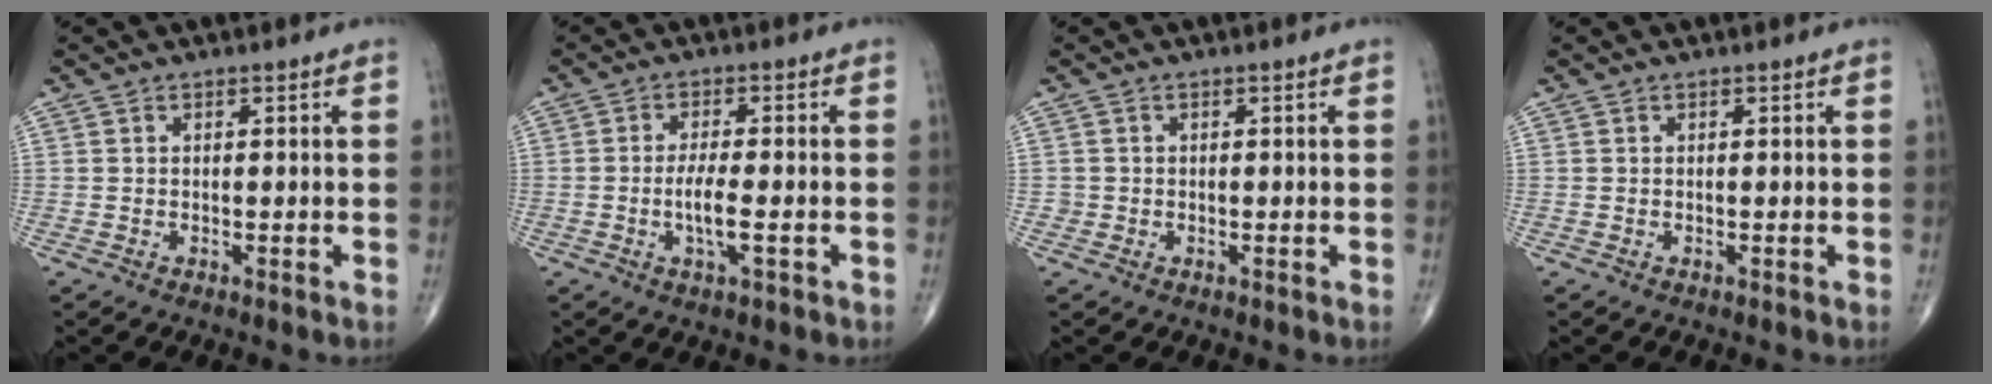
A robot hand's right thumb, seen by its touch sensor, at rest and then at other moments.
{"total": 5.0, "force": [-1.2, 1.3, 4.7], "torque": [-0.092, -0.001, -0.024]}
{"total": 1.0, "force": [-0.2, 1.0, -0.1], "torque": [0.009, 0.006, -0.005]}
{"total": 0.0}